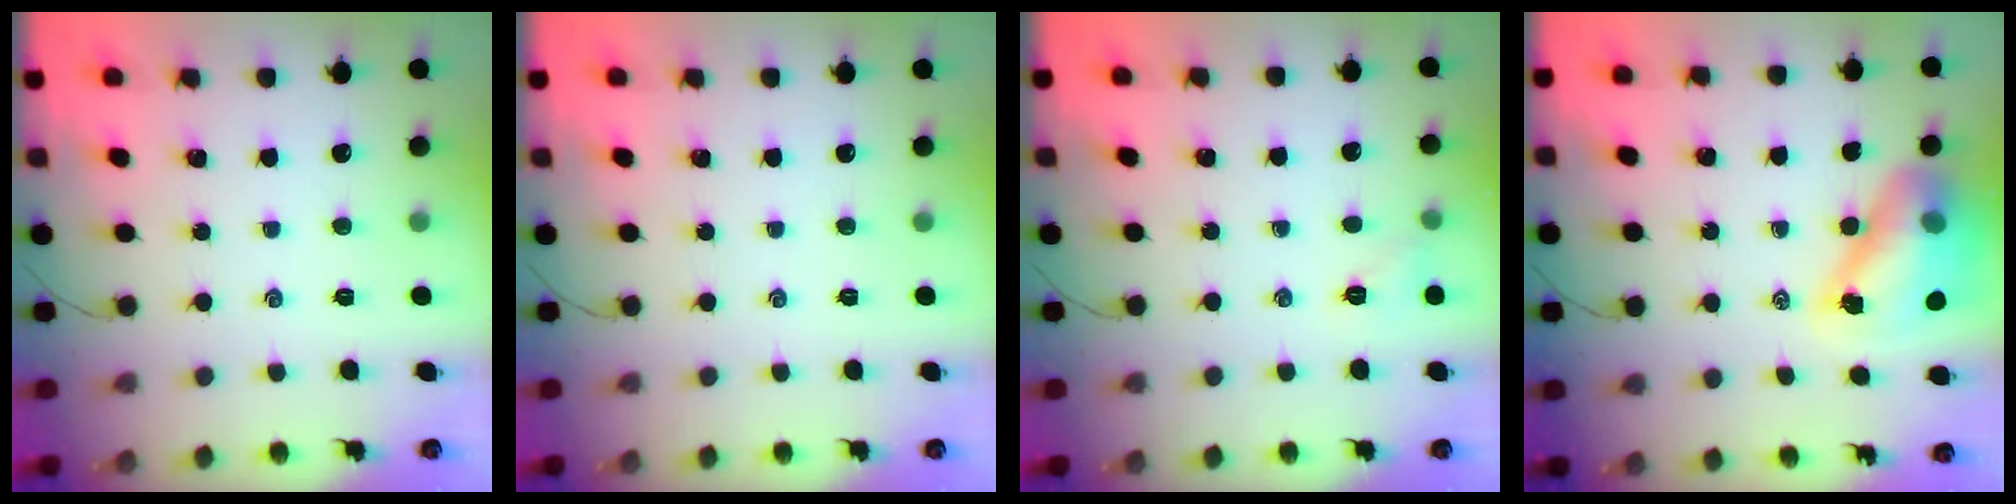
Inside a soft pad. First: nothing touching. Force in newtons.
{"total": 0.0}
{"total": 6.2, "press": 6.0, "slide": 1.3}
{"total": 14.0, "press": 13.4, "slide": 3.9}